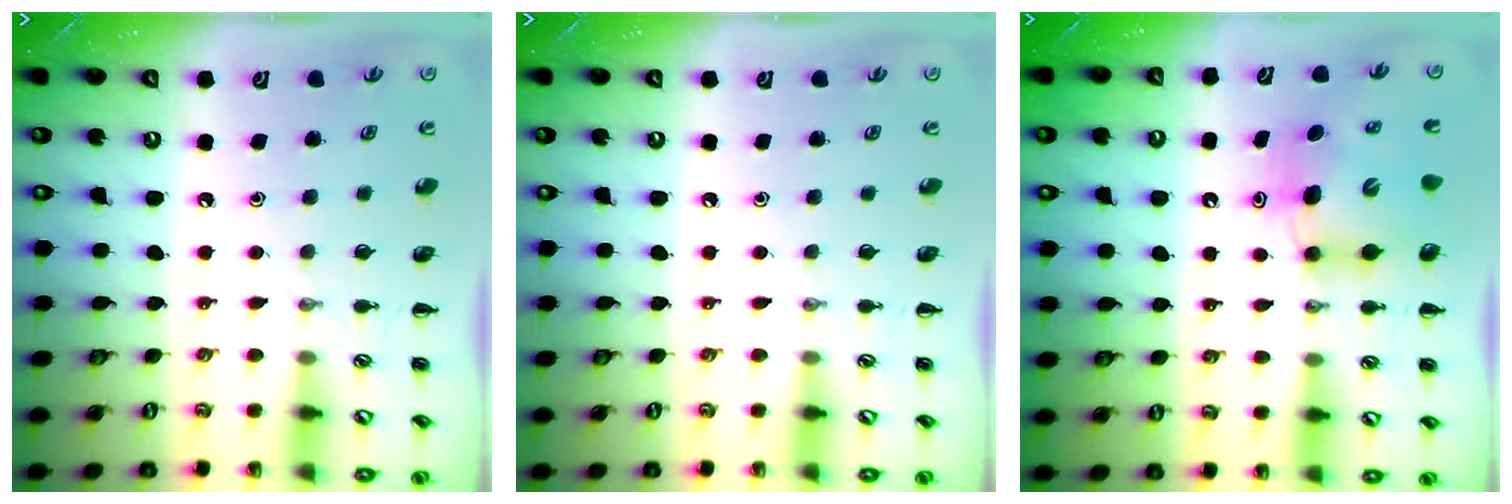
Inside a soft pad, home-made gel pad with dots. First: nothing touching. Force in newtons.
{"total": 0.0}
{"total": 7.2, "press": 7.0, "slide": 1.6}